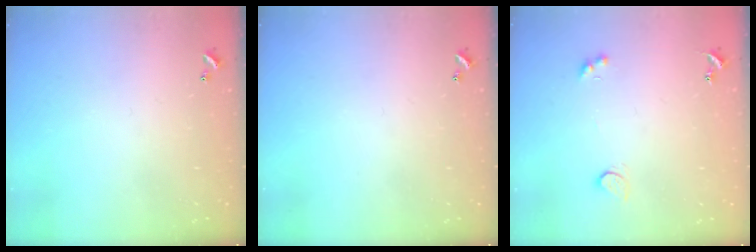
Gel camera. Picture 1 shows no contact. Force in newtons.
{"total": 0.0}
{"total": 2.6, "press": 2.3, "slide": 1.2}